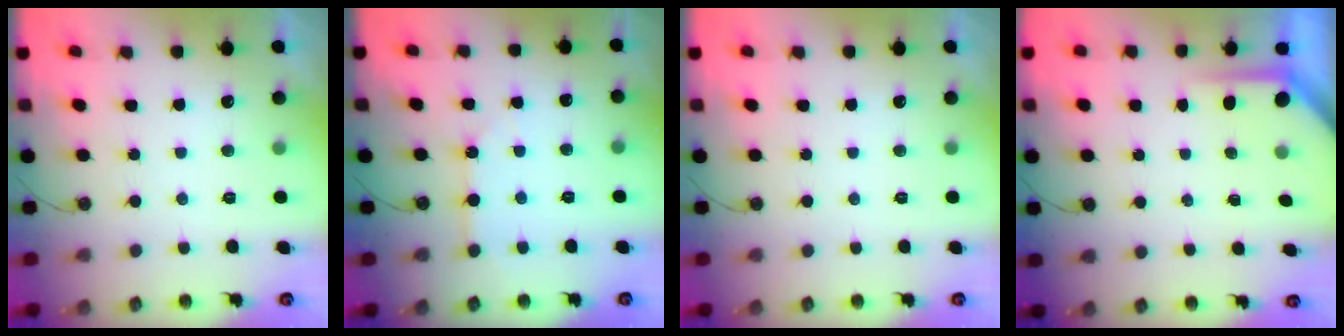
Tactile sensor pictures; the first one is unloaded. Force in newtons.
{"total": 4.2, "press": 4.2, "slide": 0.5}
{"total": 0.0}
{"total": 3.9, "press": 3.8, "slide": 0.2}